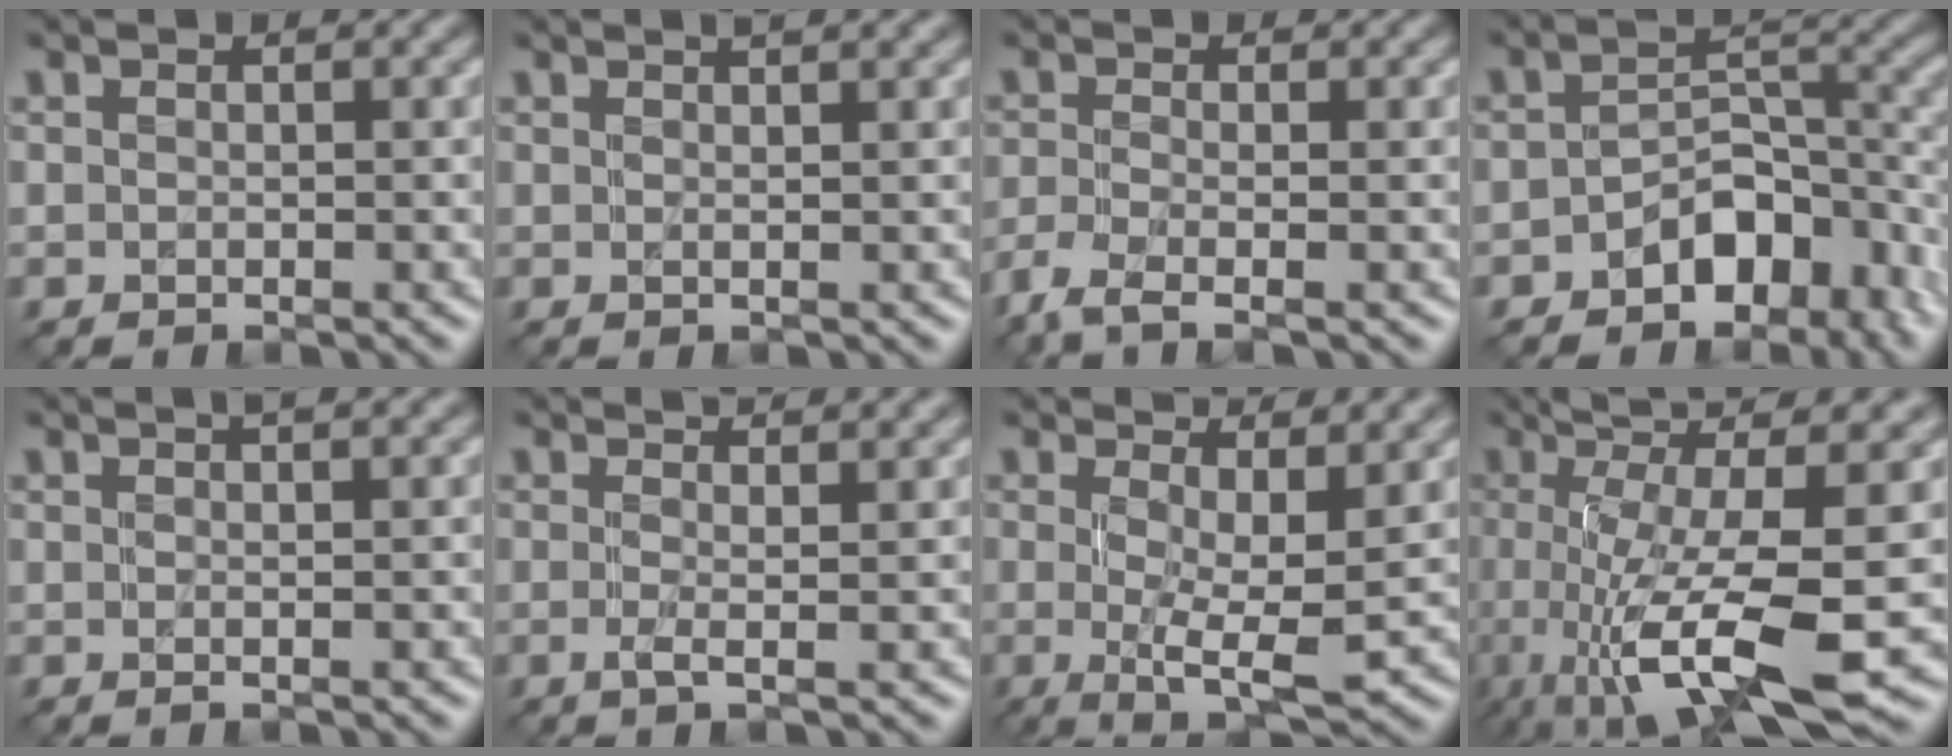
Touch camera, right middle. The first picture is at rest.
{"total": 3.3, "force": [1.8, 1.3, 2.4], "torque": [-0.014, 0.014, -0.006]}
{"total": 3.3, "force": [-2.2, 0.8, 2.3], "torque": [-0.053, -0.015, -0.055]}
{"total": 6.6, "force": [-3.5, 3.9, 3.9], "torque": [-0.042, -0.002, -0.063]}
{"total": 3.0, "force": [1.2, 1.0, 2.5], "torque": [-0.019, 0.003, -0.008]}
{"total": 3.6, "force": [1.0, 1.0, 3.3], "torque": [-0.043, 0.006, -0.004]}
{"total": 7.2, "force": [1.4, 1.9, 6.8], "torque": [-0.097, -0.007, 0.019]}
{"total": 13.2, "force": [-2.0, 3.7, 12.5], "torque": [-0.214, -0.011, -0.026]}